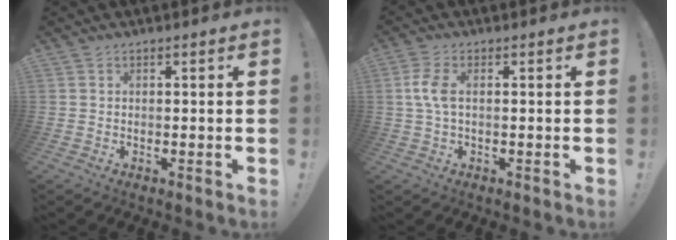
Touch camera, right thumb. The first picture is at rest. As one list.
[{"total": 5.4, "force": [0.3, 2.6, 4.8], "torque": [-0.108, 0.003, 0.003]}]